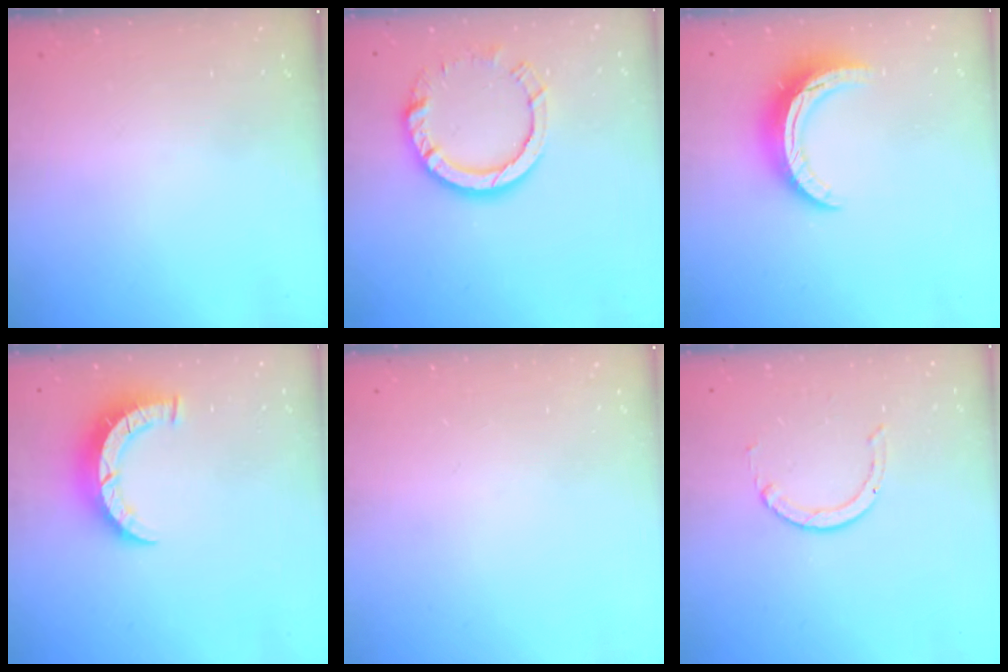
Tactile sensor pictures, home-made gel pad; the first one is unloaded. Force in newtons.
{"total": 10.8, "press": 10.7, "slide": 1.0}
{"total": 11.2, "press": 11.2, "slide": 0.7}
{"total": 6.8, "press": 6.8, "slide": 0.6}
{"total": 0.0}
{"total": 1.5, "press": 1.5, "slide": 0.2}